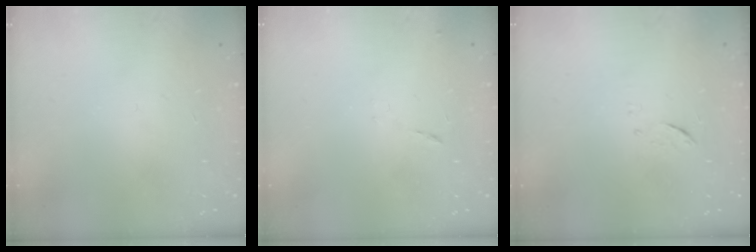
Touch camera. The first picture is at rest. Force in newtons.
{"total": 7.5, "press": 7.4, "slide": 0.6}
{"total": 6.0, "press": 6.0, "slide": 0.4}